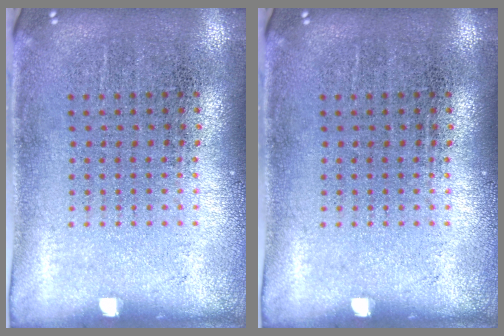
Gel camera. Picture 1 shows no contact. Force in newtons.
{"total": 0.0}